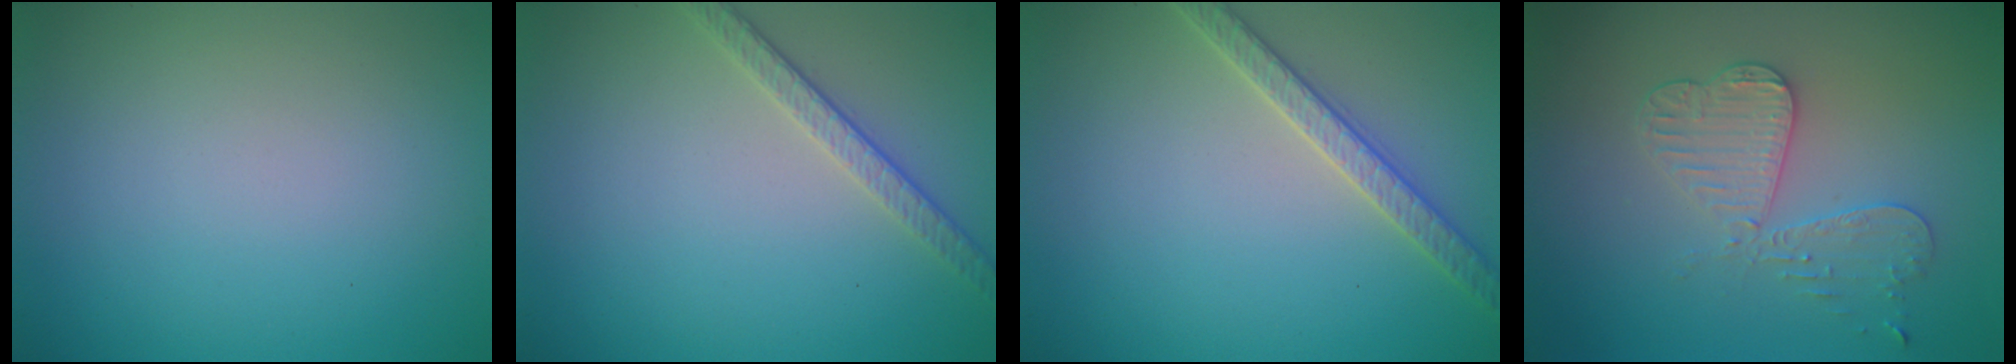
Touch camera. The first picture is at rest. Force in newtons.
{"total": 2.5, "press": 2.2, "slide": 1.2}
{"total": 2.8, "press": 2.8, "slide": 0.4}
{"total": 3.3, "press": 3.2, "slide": 0.8}